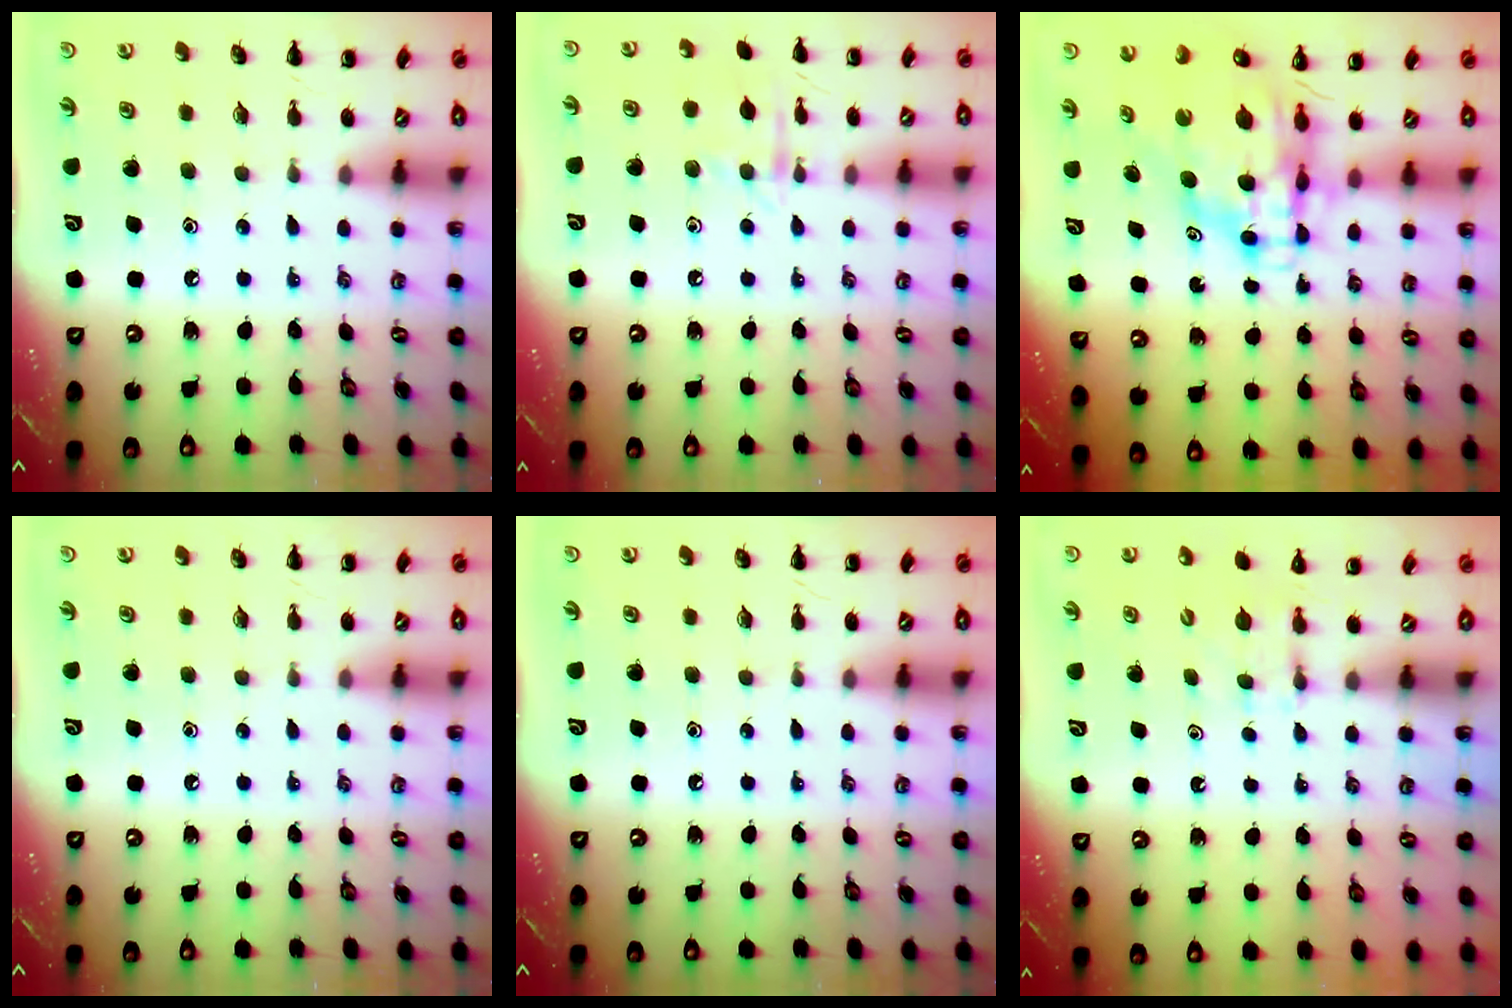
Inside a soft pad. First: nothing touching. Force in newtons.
{"total": 8.1, "press": 7.9, "slide": 1.5}
{"total": 10.4, "press": 9.8, "slide": 3.4}
{"total": 0.0}
{"total": 0.0}
{"total": 3.7, "press": 3.3, "slide": 1.5}